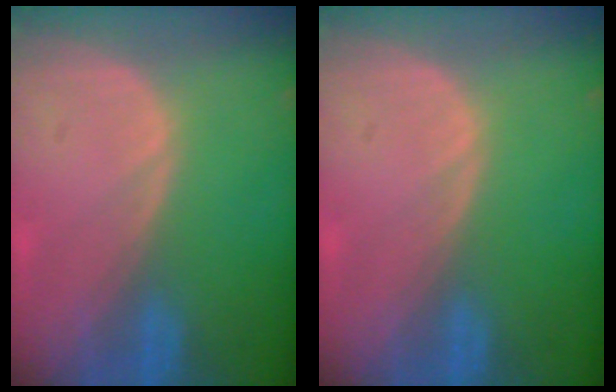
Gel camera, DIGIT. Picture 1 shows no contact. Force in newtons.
{"total": 0.0}